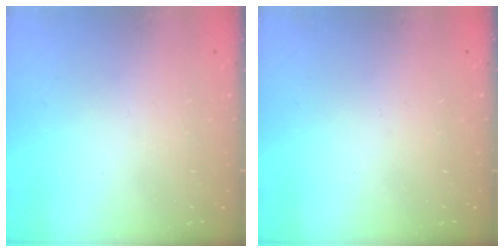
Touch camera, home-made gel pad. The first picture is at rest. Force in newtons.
{"total": 0.0}